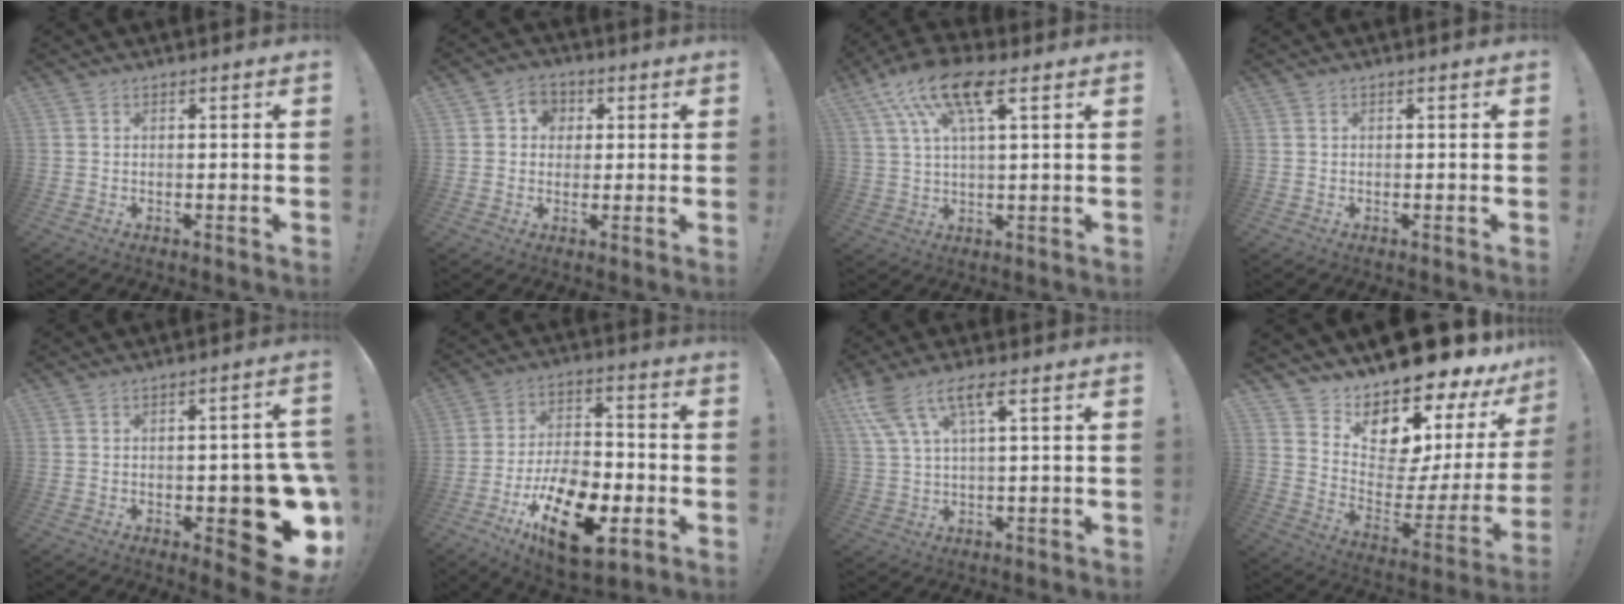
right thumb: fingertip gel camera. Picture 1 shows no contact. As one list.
[{"total": 5.7, "force": [1.1, 5.2, 2.0], "torque": [-0.026, 0.001, 0.020]}, {"total": 13.4, "force": [6.6, 4.6, 10.7], "torque": [-0.185, -0.017, 0.116]}, {"total": 0.0}, {"total": 16.5, "force": [-4.5, 6.7, 14.4], "torque": [-0.146, 0.015, -0.053]}, {"total": 20.5, "force": [-9.6, 10.7, 14.6], "torque": [-0.240, 0.065, -0.152]}, {"total": 8.6, "force": [4.3, 2.5, 7.1], "torque": [-0.139, -0.003, 0.084]}, {"total": 12.2, "force": [10.2, 4.4, 4.9], "torque": [-0.069, -0.122, 0.177]}]